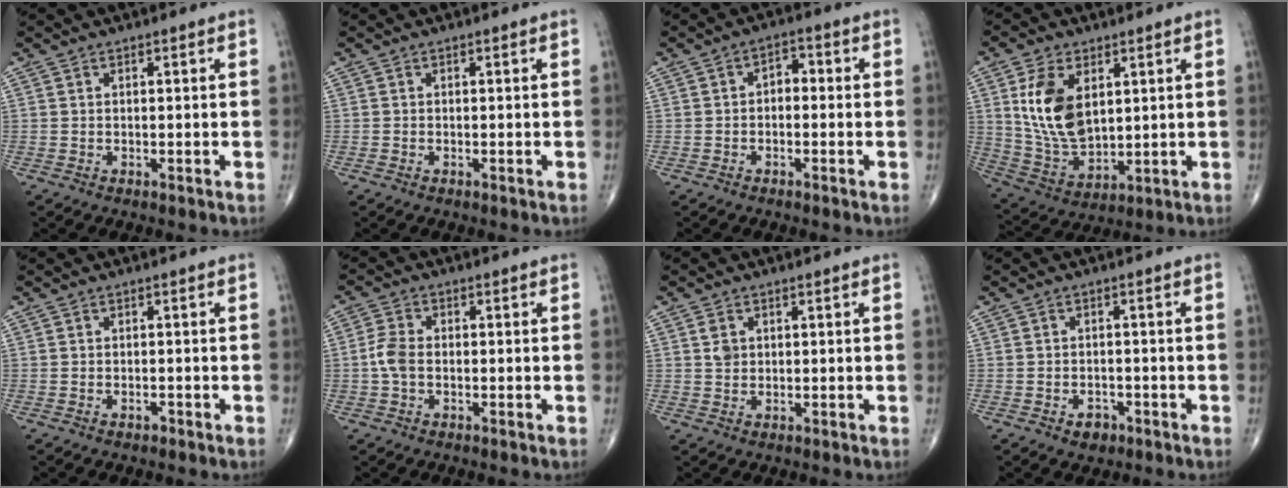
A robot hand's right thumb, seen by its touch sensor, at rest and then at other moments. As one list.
[{"total": 0.0}, {"total": 3.3, "force": [-0.3, 2.3, 2.4], "torque": [-0.016, 0.018, -0.016]}, {"total": 13.6, "force": [3.8, 8.1, 10.3], "torque": [-0.181, -0.019, 0.085]}, {"total": 0.8, "force": [-0.5, 0.4, 0.4], "torque": [-0.008, 0.003, -0.008]}, {"total": 4.0, "force": [-0.7, 2.6, 3.0], "torque": [-0.069, 0.010, -0.020]}, {"total": 2.1, "force": [0.6, 1.7, 1.2], "torque": [-0.012, -0.002, 0.013]}, {"total": 2.9, "force": [-1.6, 2.0, 1.3], "torque": [-0.009, 0.009, -0.018]}]